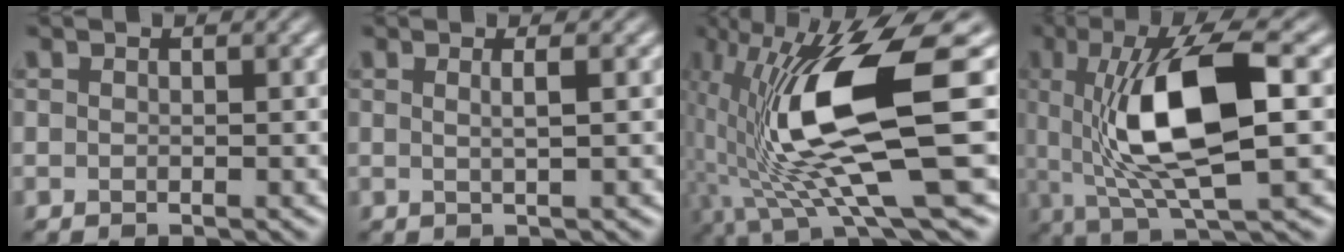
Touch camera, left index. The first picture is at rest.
{"total": 1.4, "force": [0.4, 0.2, 1.3], "torque": [-0.015, 0.008, 0.002]}
{"total": 13.1, "force": [1.1, 3.5, 12.6], "torque": [-0.240, -0.009, 0.027]}
{"total": 10.0, "force": [1.2, 2.9, 9.5], "torque": [-0.164, 0.004, 0.026]}